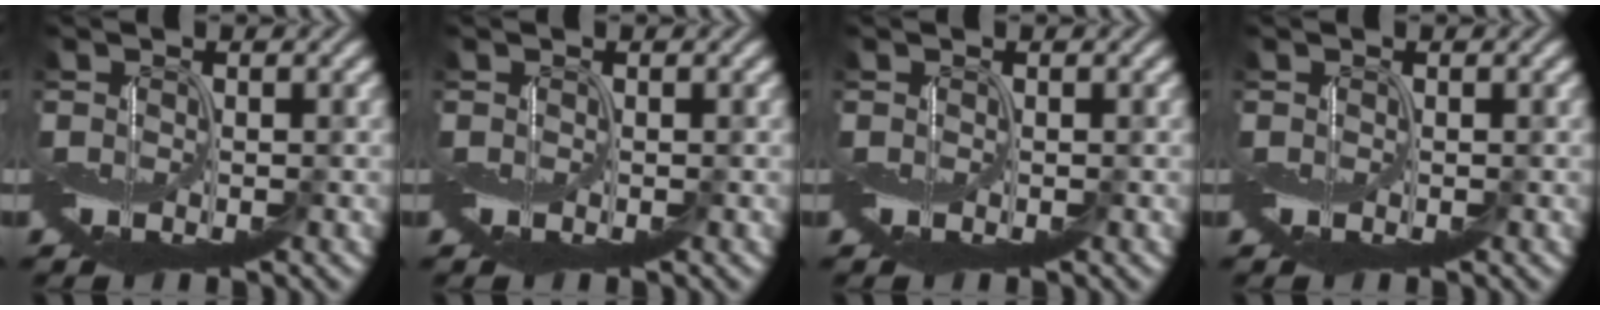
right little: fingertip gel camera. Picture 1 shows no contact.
{"total": 0.0}
{"total": 0.0}
{"total": 0.0}